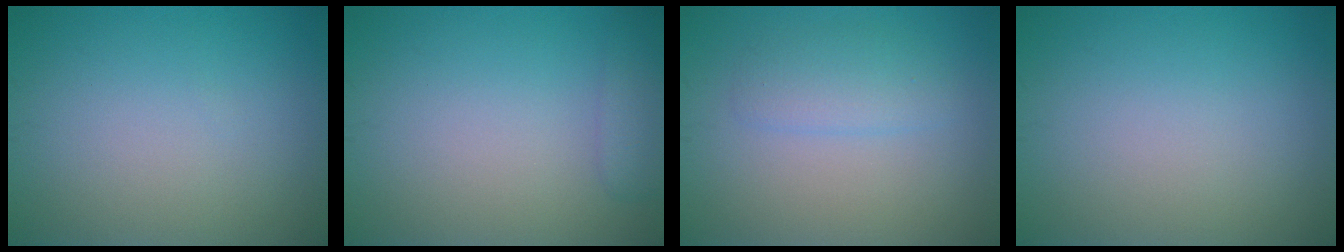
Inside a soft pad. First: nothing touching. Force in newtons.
{"total": 1.9, "press": 1.9, "slide": 0.1}
{"total": 2.2, "press": 2.2, "slide": 0.1}
{"total": 0.0}